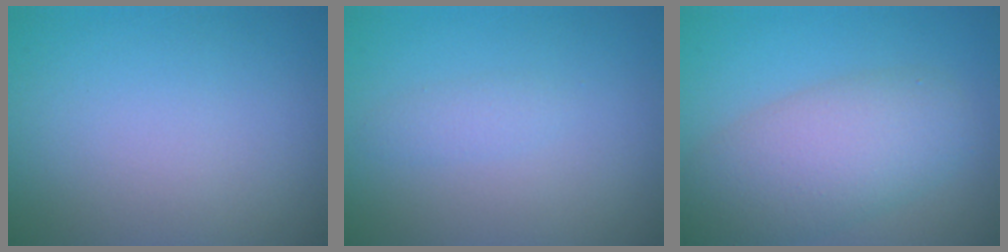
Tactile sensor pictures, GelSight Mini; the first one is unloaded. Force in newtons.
{"total": 0.9, "press": 0.9, "slide": 0.0}
{"total": 6.6, "press": 6.6, "slide": 0.4}